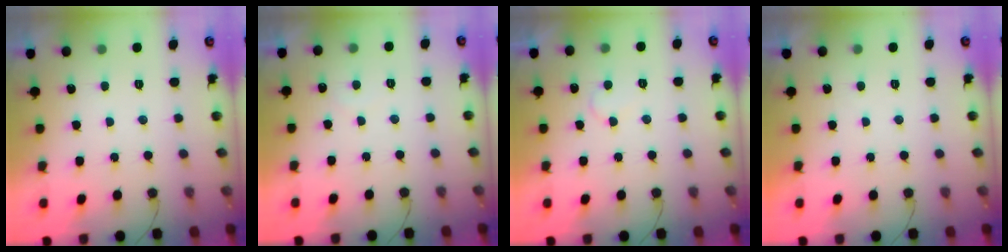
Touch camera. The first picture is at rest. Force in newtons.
{"total": 4.4, "press": 4.4, "slide": 0.2}
{"total": 4.6, "press": 4.6, "slide": 0.3}
{"total": 1.8, "press": 1.8, "slide": 0.0}